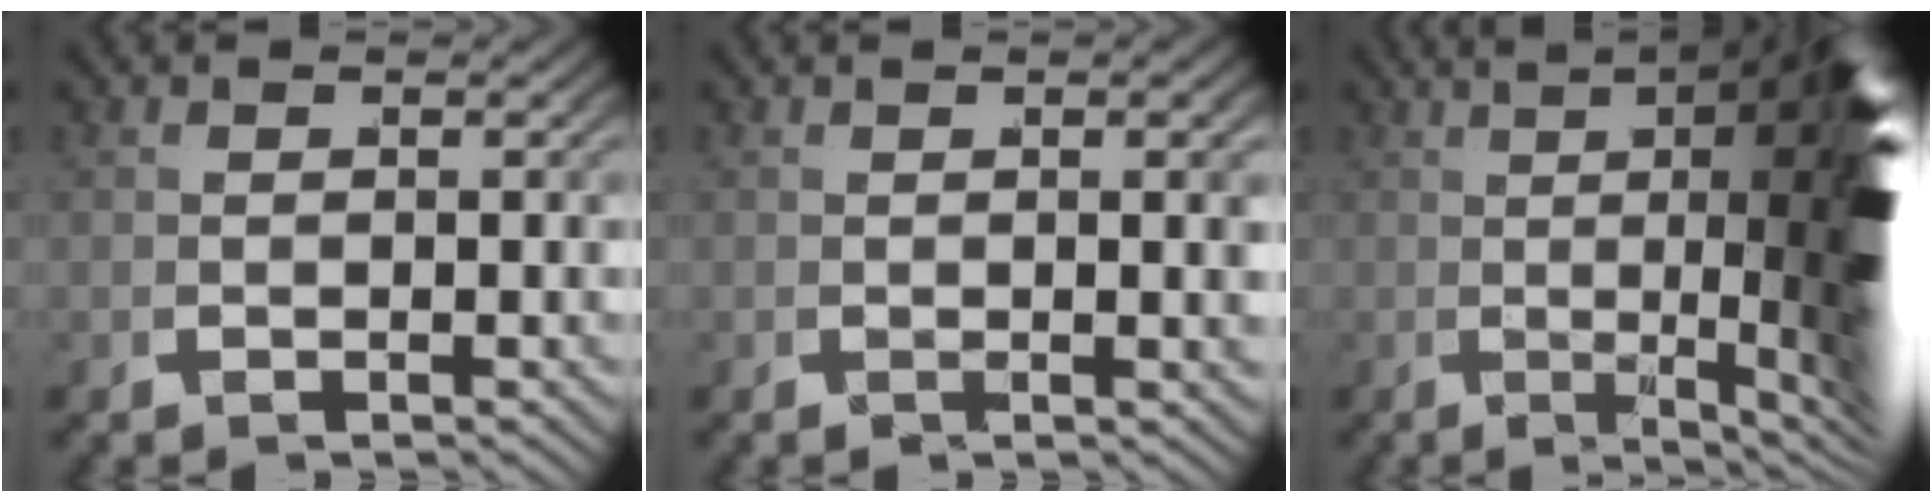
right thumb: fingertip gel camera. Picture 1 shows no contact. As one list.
[{"total": 2.0, "force": [0.4, 0.5, 1.9], "torque": [-0.038, 0.003, 0.008]}, {"total": 21.4, "force": [1.7, 7.0, 20.2], "torque": [-0.255, -0.004, 0.022]}]